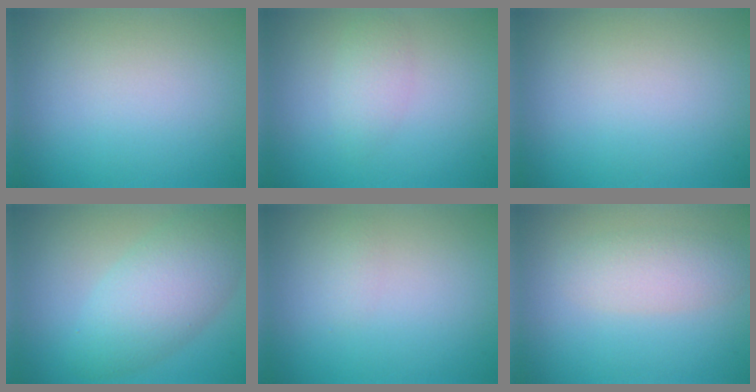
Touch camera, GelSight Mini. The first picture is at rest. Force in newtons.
{"total": 1.8, "press": 1.8, "slide": 0.0}
{"total": 0.0}
{"total": 5.9, "press": 5.9, "slide": 0.2}
{"total": 0.6, "press": 0.6, "slide": 0.0}
{"total": 2.8, "press": 2.8, "slide": 0.3}